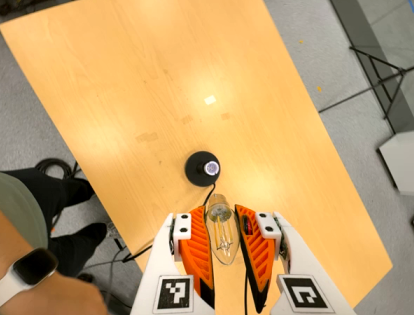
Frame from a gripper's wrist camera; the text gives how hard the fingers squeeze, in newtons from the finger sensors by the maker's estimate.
{"total": 20.6, "left": 22.5, "right": 18.7}